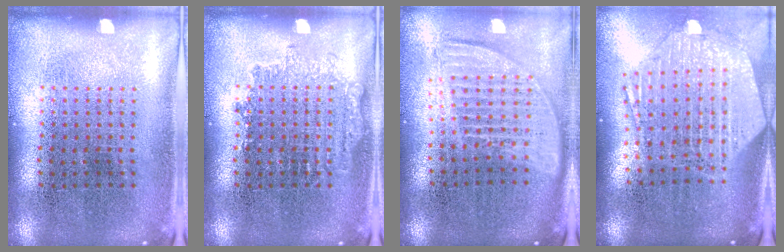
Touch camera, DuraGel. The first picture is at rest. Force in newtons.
{"total": 1.2, "press": 1.2, "slide": 0.3}
{"total": 1.8, "press": 1.6, "slide": 1.0}
{"total": 2.7, "press": 2.2, "slide": 1.5}